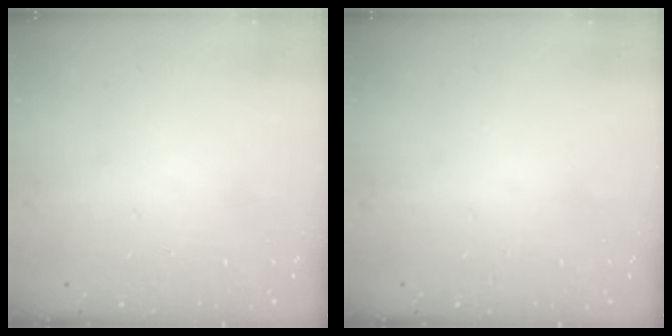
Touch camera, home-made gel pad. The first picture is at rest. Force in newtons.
{"total": 0.0}